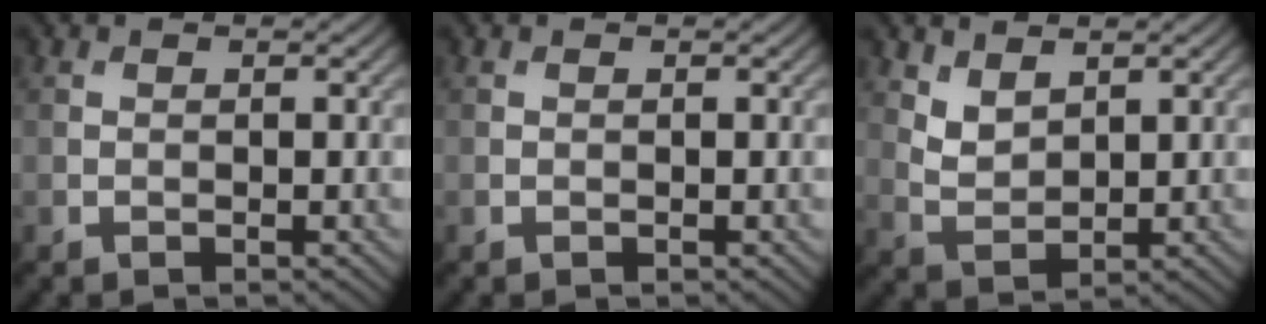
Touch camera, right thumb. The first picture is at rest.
{"total": 0.0}
{"total": 3.3, "force": [2.1, 1.8, 1.8], "torque": [-0.047, -0.009, 0.049]}